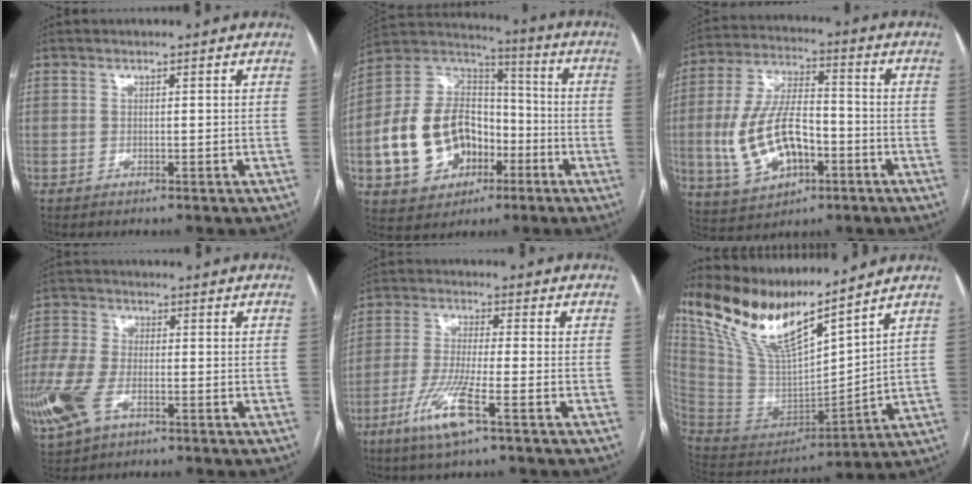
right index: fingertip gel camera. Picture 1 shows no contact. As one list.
[{"total": 17.4, "force": [-4.7, 12.8, 10.8], "torque": [-0.229, 0.037, -0.072]}, {"total": 14.4, "force": [-3.5, 7.4, 11.9], "torque": [-0.254, 0.012, -0.055]}, {"total": 11.1, "force": [-4.4, 5.9, 8.2], "torque": [-0.212, -0.011, -0.085]}, {"total": 8.9, "force": [-4.4, 0.4, 7.7], "torque": [-0.163, -0.018, -0.086]}, {"total": 16.8, "force": [14.0, 2.3, 9.1], "torque": [-0.180, -0.010, 0.282]}]